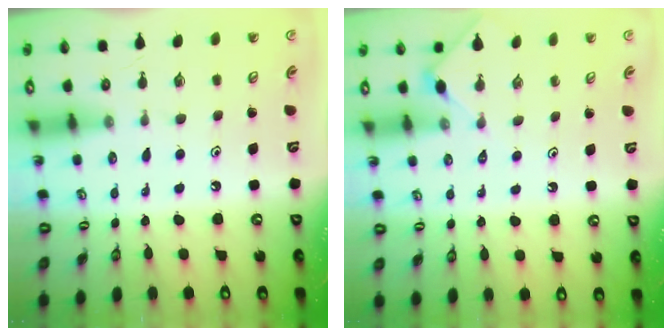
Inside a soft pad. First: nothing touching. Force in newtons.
{"total": 4.5, "press": 4.4, "slide": 0.4}